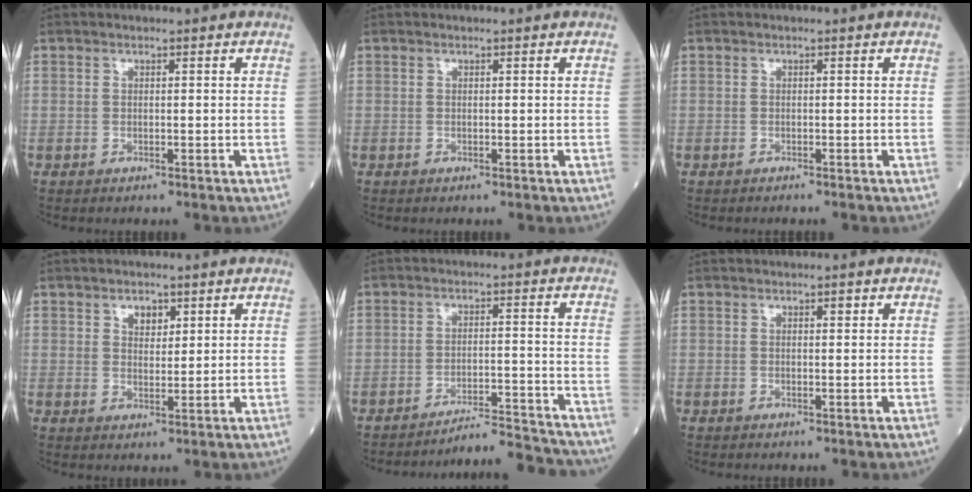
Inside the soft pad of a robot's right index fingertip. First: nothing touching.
{"total": 0.0}
{"total": 1.0, "force": [-0.9, 0.1, 0.3], "torque": [-0.006, -0.001, -0.014]}
{"total": 2.8, "force": [1.5, 1.7, 1.6], "torque": [-0.023, 0.001, 0.026]}
{"total": 8.8, "force": [-8.7, -0.7, -0.2], "torque": [0.010, 0.016, -0.133]}
{"total": 0.6, "force": [0.3, 0.2, 0.5], "torque": [-0.007, -0.001, 0.004]}